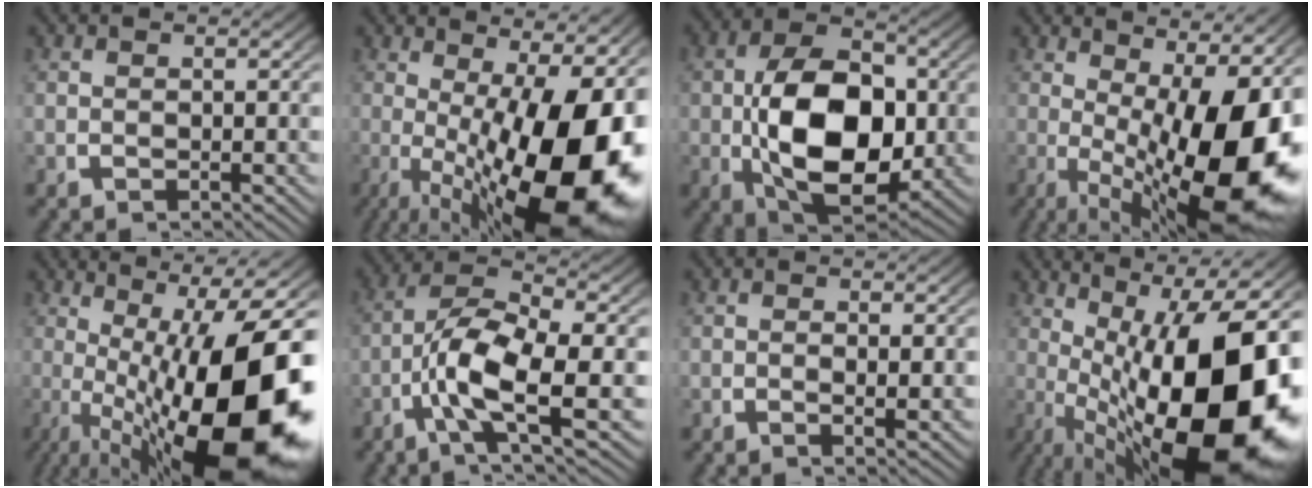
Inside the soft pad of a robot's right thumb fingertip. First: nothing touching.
{"total": 19.9, "force": [-3.1, 10.2, 16.8], "torque": [-0.250, -0.055, -0.012]}
{"total": 15.2, "force": [-1.5, 9.7, 11.6], "torque": [-0.233, -0.055, -0.004]}
{"total": 17.8, "force": [-3.0, 9.3, 14.9], "torque": [-0.232, -0.062, -0.007]}
{"total": 21.8, "force": [-2.3, 11.1, 18.6], "torque": [-0.274, -0.051, 0.000]}
{"total": 9.3, "force": [-1.3, 4.4, 8.1], "torque": [-0.172, -0.031, -0.021]}
{"total": 1.1, "force": [0.2, 0.3, 1.1], "torque": [-0.015, -0.001, 0.003]}
{"total": 24.4, "force": [-1.4, 13.2, 20.5], "torque": [-0.312, -0.056, 0.016]}